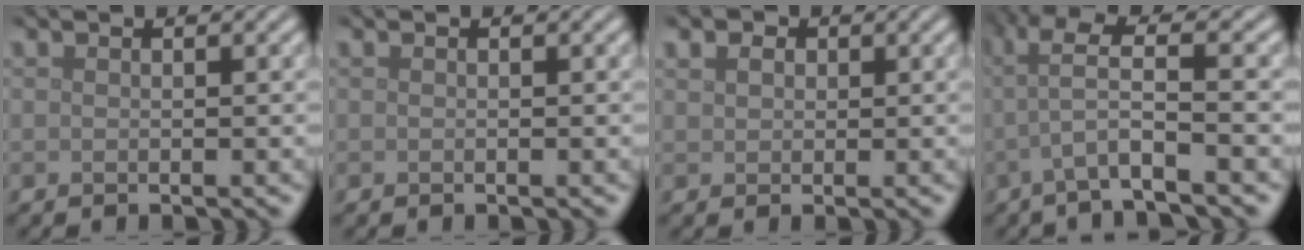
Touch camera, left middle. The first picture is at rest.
{"total": 0.0}
{"total": 2.7, "force": [1.4, 1.9, 1.2], "torque": [-0.033, 0.013, 0.019]}
{"total": 4.9, "force": [-0.9, 0.7, 4.7], "torque": [-0.088, 0.009, -0.022]}